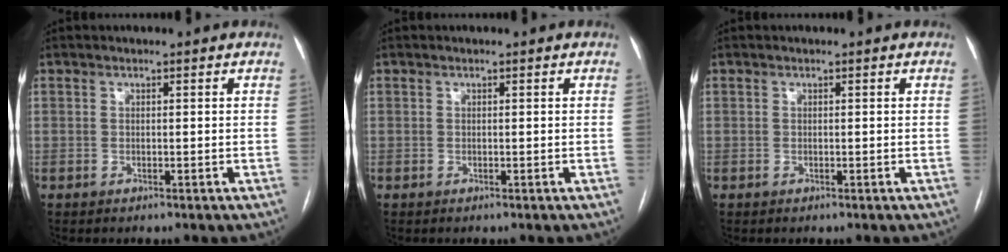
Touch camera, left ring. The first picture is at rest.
{"total": 0.0}
{"total": 0.0}